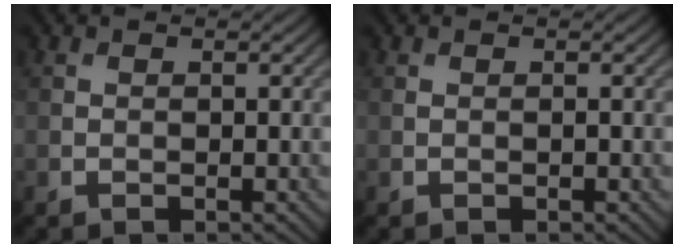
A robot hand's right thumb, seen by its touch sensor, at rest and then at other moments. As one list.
[{"total": 0.0}]